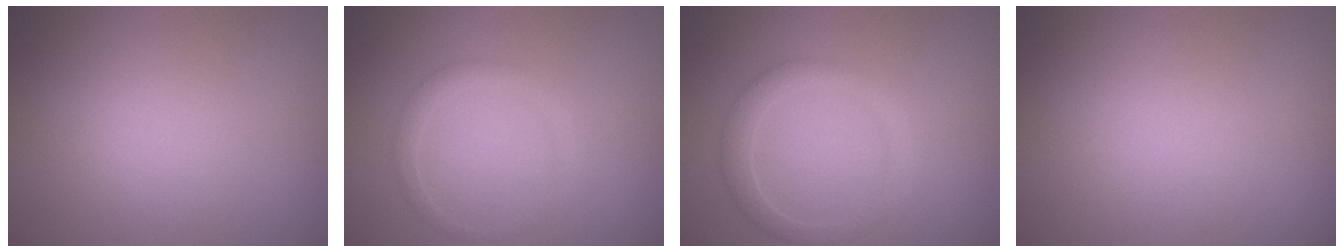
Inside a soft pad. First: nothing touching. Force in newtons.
{"total": 1.4, "press": 1.4, "slide": 0.1}
{"total": 2.3, "press": 2.3, "slide": 0.1}
{"total": 0.0}